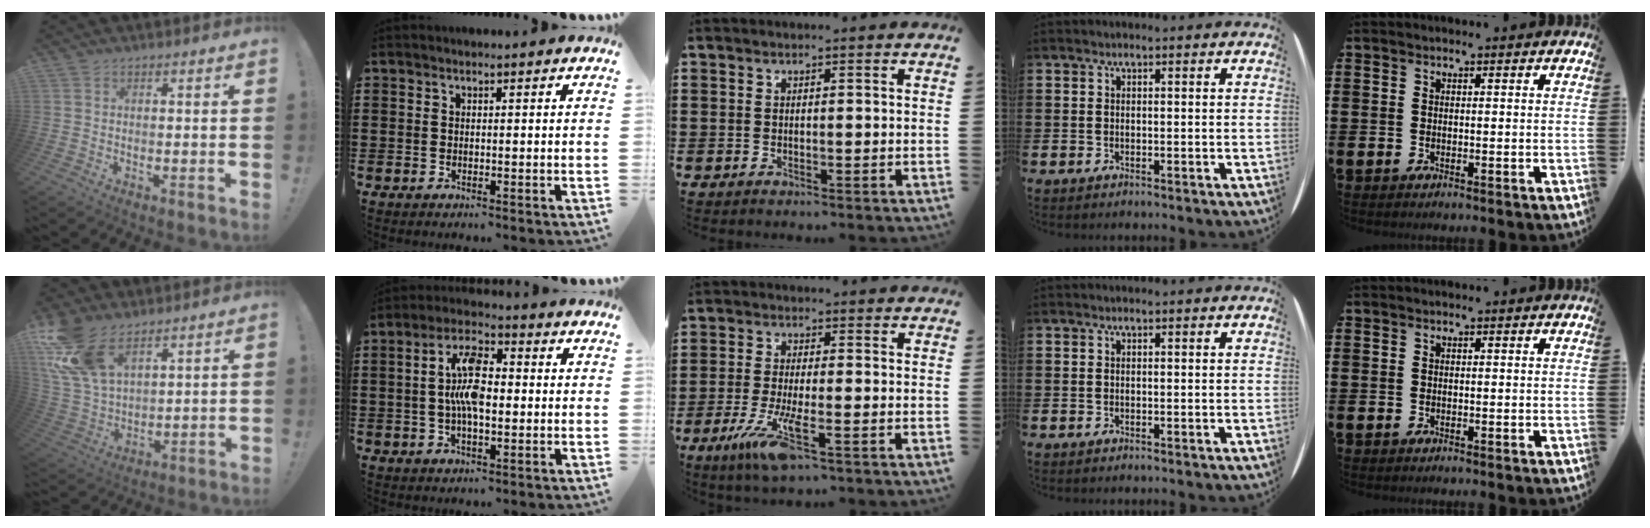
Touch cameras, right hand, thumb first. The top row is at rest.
{"thumb": {"total": 15.6, "force": [9.6, 8.3, 9.0], "torque": [-0.204, -0.048, 0.183]}, "index": {"total": 8.9, "force": [0.2, 3.7, 8.1], "torque": [-0.162, 0.005, -0.004]}, "middle": {"total": 7.5, "force": [-3.2, 1.3, 6.7], "torque": [-0.147, -0.021, -0.057]}}